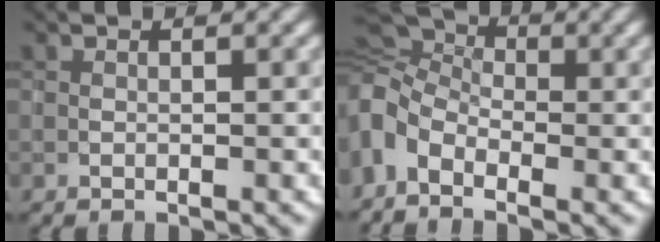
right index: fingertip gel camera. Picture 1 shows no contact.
{"total": 6.5, "force": [-1.3, 4.5, 4.5], "torque": [-0.111, 0.000, -0.039]}